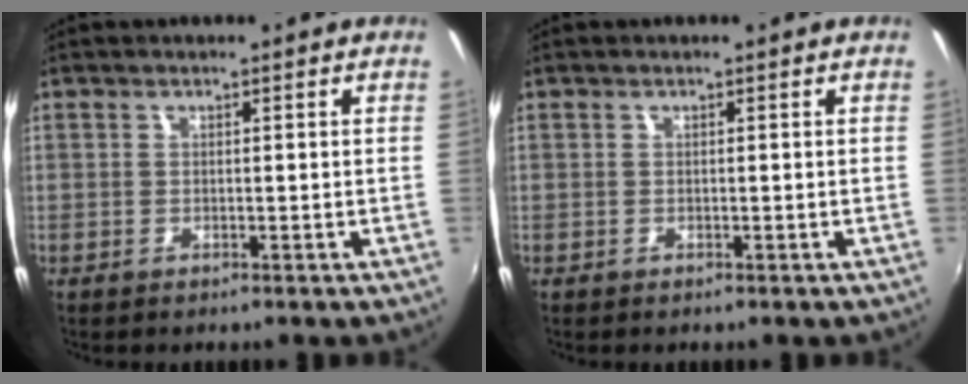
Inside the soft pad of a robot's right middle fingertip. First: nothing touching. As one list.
[{"total": 0.0}]